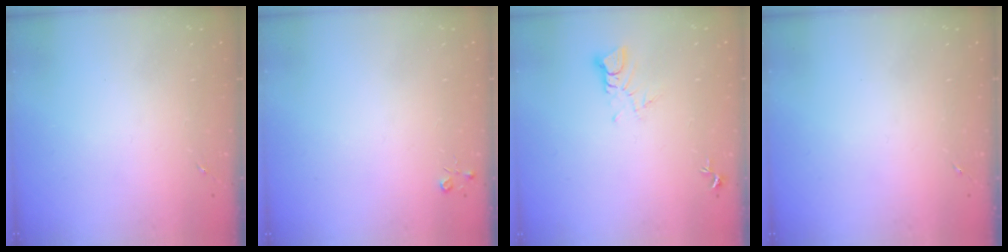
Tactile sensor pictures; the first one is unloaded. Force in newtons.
{"total": 3.0, "press": 3.0, "slide": 0.4}
{"total": 3.8, "press": 3.7, "slide": 0.2}
{"total": 0.0}